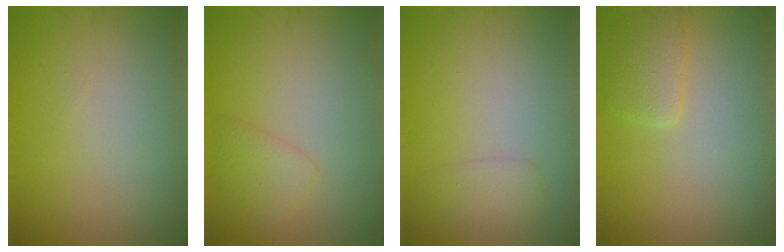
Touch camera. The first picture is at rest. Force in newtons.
{"total": 1.8, "press": 1.8, "slide": 0.1}
{"total": 1.6, "press": 1.6, "slide": 0.0}
{"total": 2.1, "press": 2.1, "slide": 0.2}